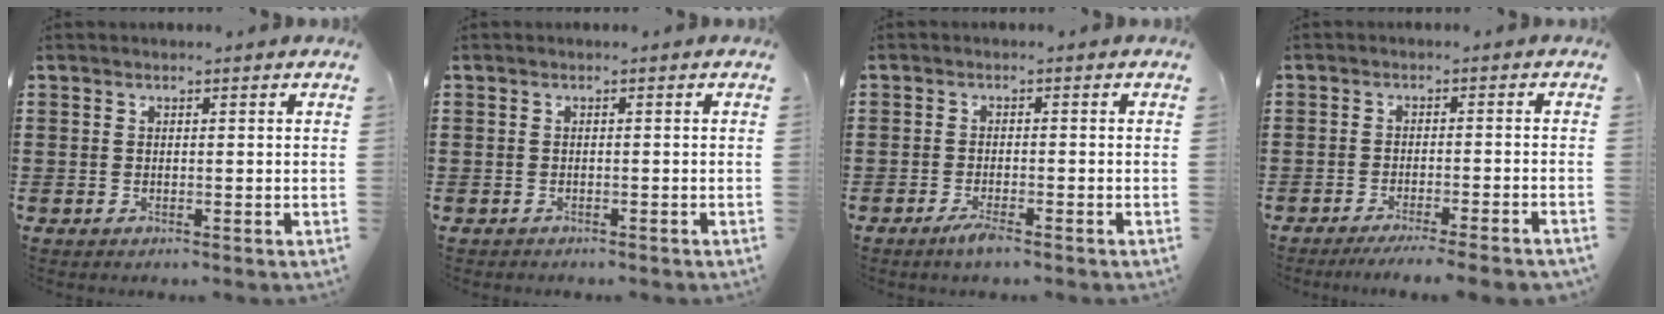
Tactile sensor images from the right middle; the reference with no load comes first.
{"total": 0.6, "force": [-0.5, 0.1, 0.0], "torque": [-0.001, 0.000, -0.012]}
{"total": 2.5, "force": [-1.7, 0.3, 1.8], "torque": [-0.037, -0.002, -0.033]}
{"total": 3.0, "force": [-2.6, -0.4, 1.4], "torque": [-0.022, 0.000, -0.052]}